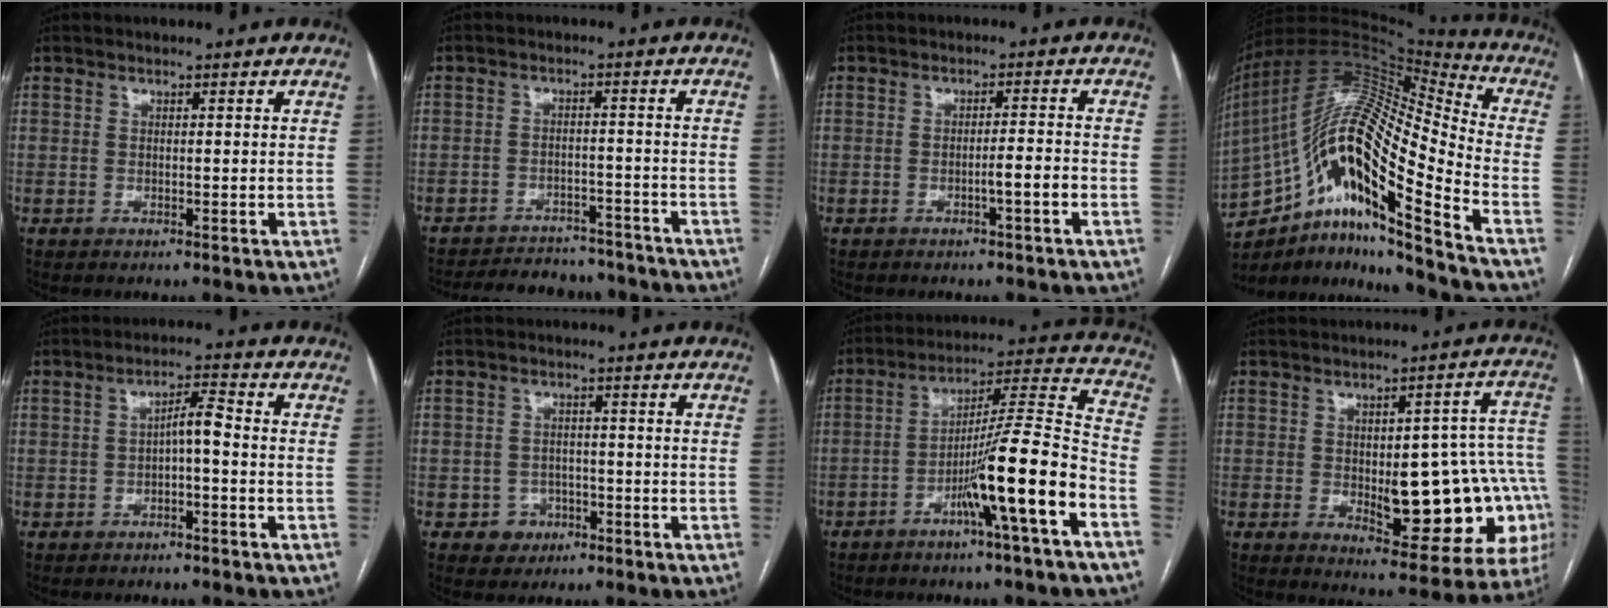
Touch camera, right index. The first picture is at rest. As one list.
[{"total": 13.6, "force": [-12.6, 4.3, 3.0], "torque": [-0.047, 0.010, -0.161]}, {"total": 2.9, "force": [-1.4, -0.1, 2.5], "torque": [-0.034, 0.002, -0.025]}, {"total": 22.6, "force": [-12.5, 3.0, 18.5], "torque": [-0.348, 0.024, -0.222]}, {"total": 3.7, "force": [-0.8, 0.7, 3.5], "torque": [-0.058, 0.016, -0.011]}, {"total": 3.5, "force": [-1.6, 3.1, 0.3], "torque": [0.005, 0.014, -0.020]}, {"total": 14.2, "force": [-6.5, -0.8, 12.6], "torque": [-0.203, 0.010, -0.109]}, {"total": 19.4, "force": [-2.7, 6.5, 18.0], "torque": [-0.149, 0.031, -0.011]}]